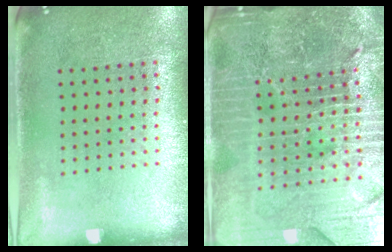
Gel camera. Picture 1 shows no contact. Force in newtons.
{"total": 6.5, "press": 5.7, "slide": 3.0}